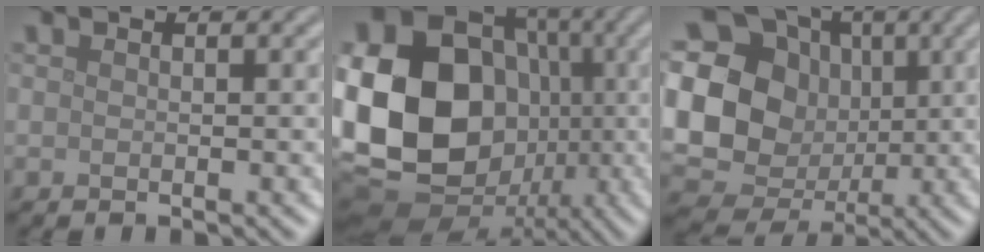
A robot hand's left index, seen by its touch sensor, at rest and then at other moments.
{"total": 20.7, "force": [-0.9, 17.5, 11.0], "torque": [-0.249, -0.013, -0.049]}
{"total": 18.9, "force": [1.8, 17.1, 7.8], "torque": [-0.186, 0.026, -0.002]}